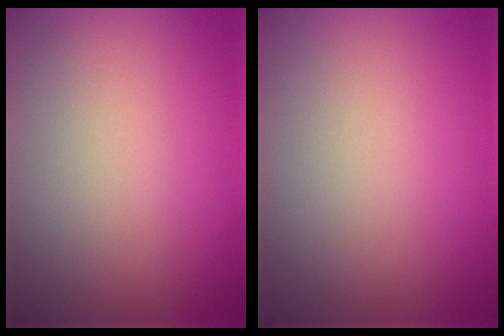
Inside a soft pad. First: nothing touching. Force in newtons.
{"total": 0.0}